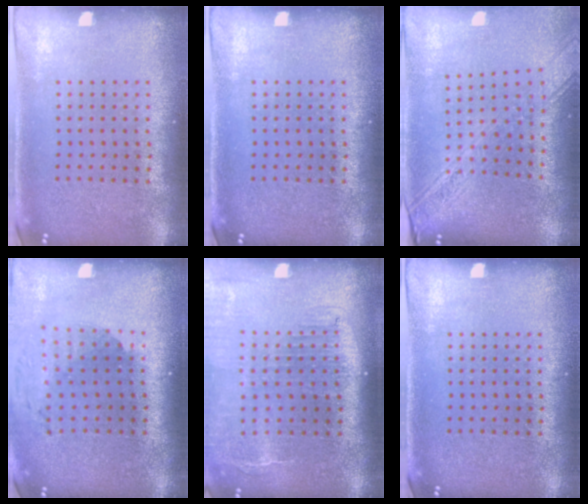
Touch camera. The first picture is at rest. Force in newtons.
{"total": 0.0}
{"total": 2.3, "press": 1.9, "slide": 1.3}
{"total": 1.8, "press": 1.4, "slide": 1.2}
{"total": 2.1, "press": 1.7, "slide": 1.2}
{"total": 0.0}